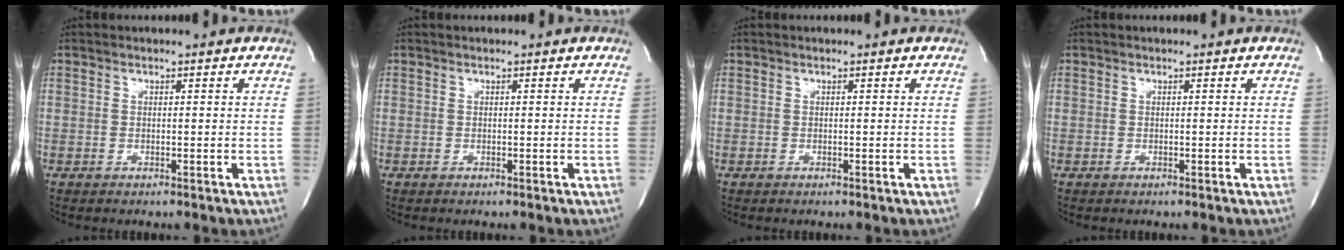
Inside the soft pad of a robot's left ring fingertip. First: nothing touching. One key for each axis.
{"total": 0.0}
{"total": 0.0}
{"total": 0.0}